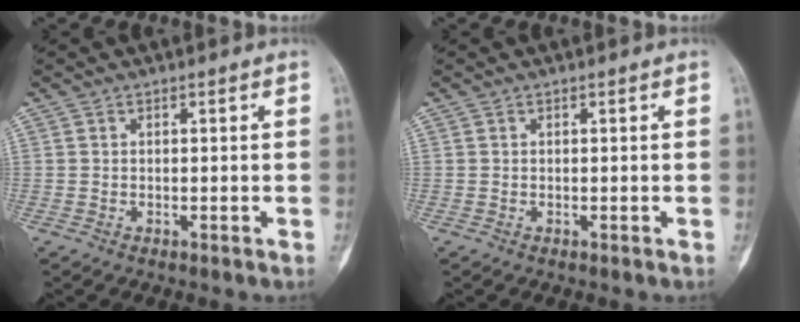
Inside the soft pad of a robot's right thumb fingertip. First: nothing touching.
{"total": 0.0}